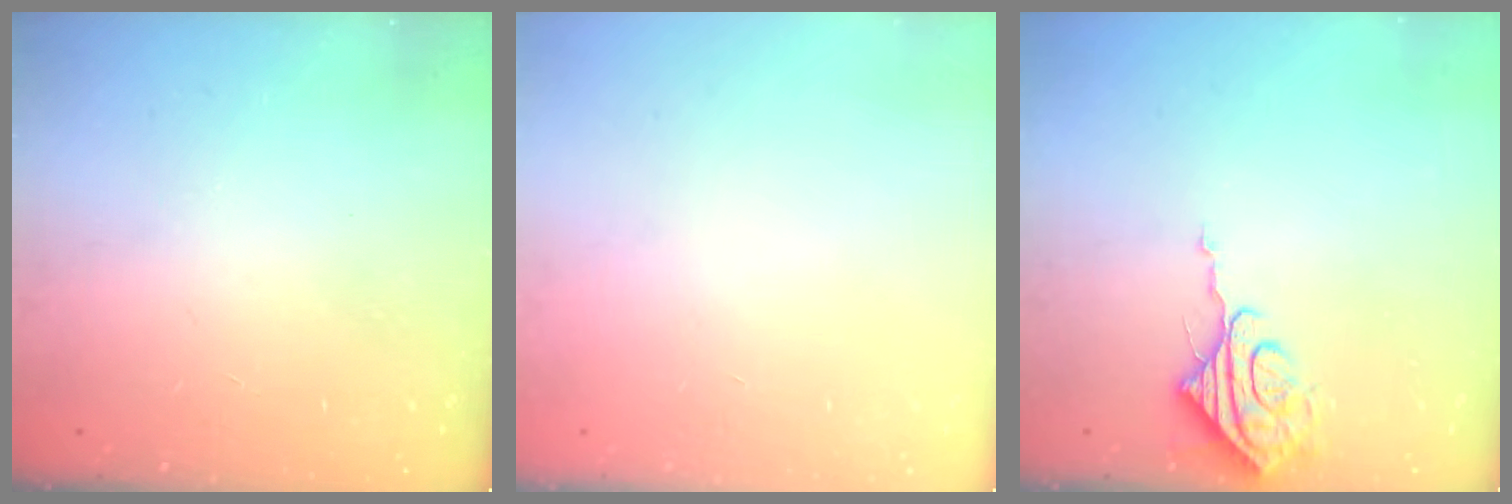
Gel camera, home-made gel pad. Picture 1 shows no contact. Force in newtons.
{"total": 0.0}
{"total": 8.2, "press": 8.2, "slide": 0.7}